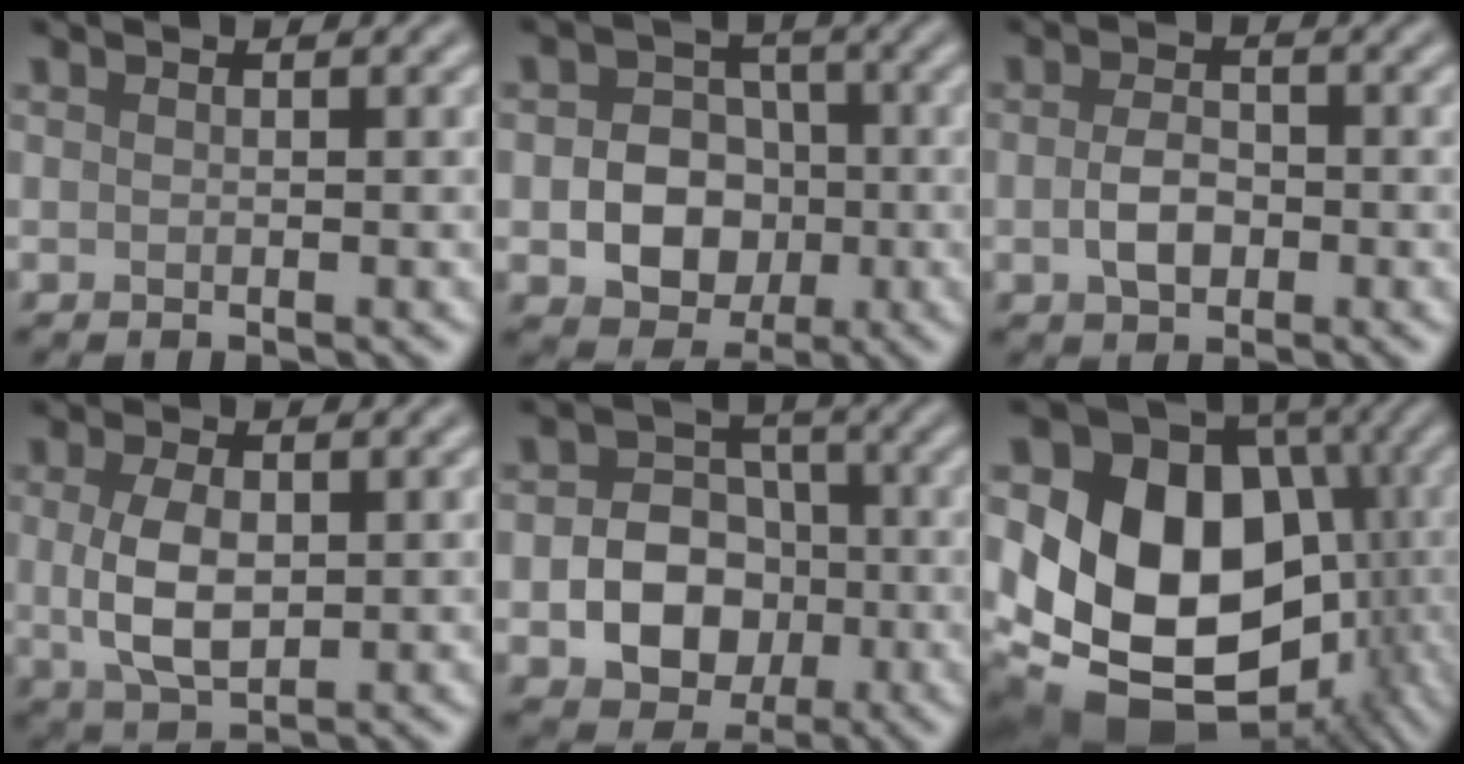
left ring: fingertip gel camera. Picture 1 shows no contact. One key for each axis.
{"total": 6.4, "fx": -1.1, "fy": 5.3, "fz": 3.3, "tx": -0.028, "ty": -0.006, "tz": -0.034}
{"total": 2.8, "fx": -0.6, "fy": 1.8, "fz": 2.1, "tx": -0.042, "ty": -0.001, "tz": -0.014}
{"total": 4.6, "fx": 0.2, "fy": 2.6, "fz": 3.7, "tx": -0.081, "ty": 0.000, "tz": 0.008}
{"total": 6.9, "fx": -1.6, "fy": 5.6, "fz": 3.8, "tx": -0.034, "ty": -0.006, "tz": -0.044}
{"total": 17.9, "fx": -1.9, "fy": 14.5, "fz": 10.4, "tx": -0.163, "ty": -0.014, "tz": -0.016}